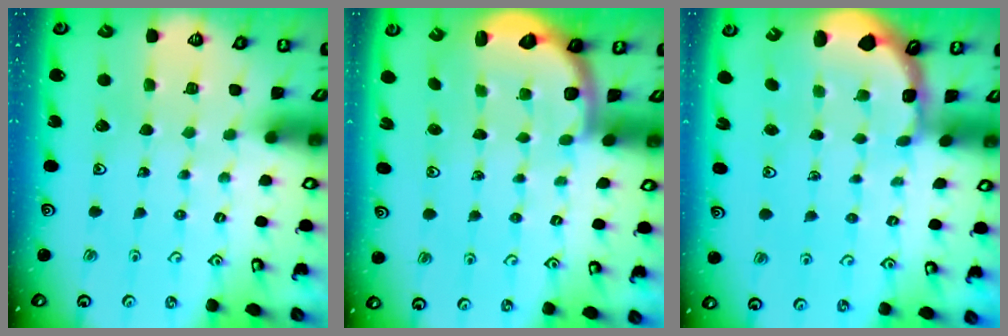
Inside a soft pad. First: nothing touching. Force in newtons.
{"total": 2.5, "press": 2.2, "slide": 1.3}
{"total": 1.3, "press": 1.2, "slide": 0.4}